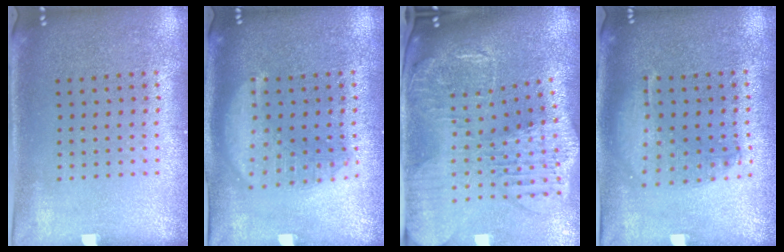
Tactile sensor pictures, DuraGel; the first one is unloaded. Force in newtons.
{"total": 2.4, "press": 2.4, "slide": 0.3}
{"total": 3.3, "press": 2.6, "slide": 2.0}
{"total": 1.4, "press": 1.3, "slide": 0.5}